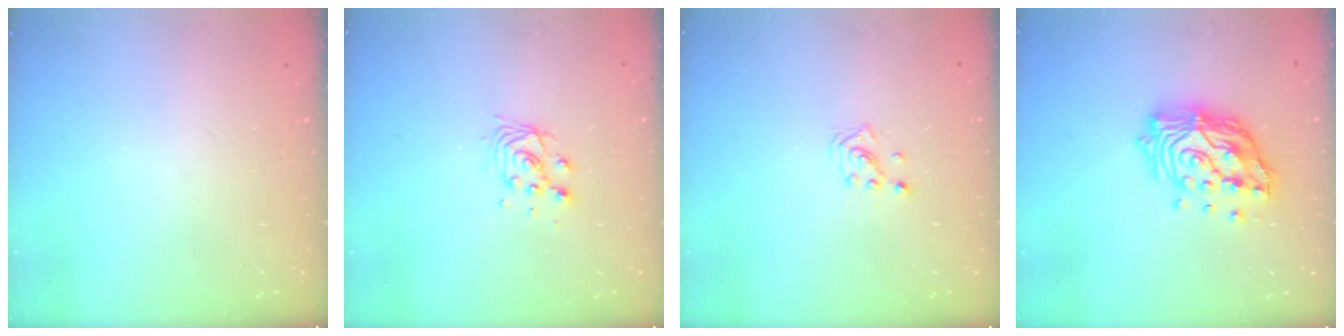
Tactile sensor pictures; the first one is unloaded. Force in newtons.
{"total": 6.7, "press": 6.7, "slide": 0.5}
{"total": 1.3, "press": 1.3, "slide": 0.1}
{"total": 15.8, "press": 15.6, "slide": 2.1}